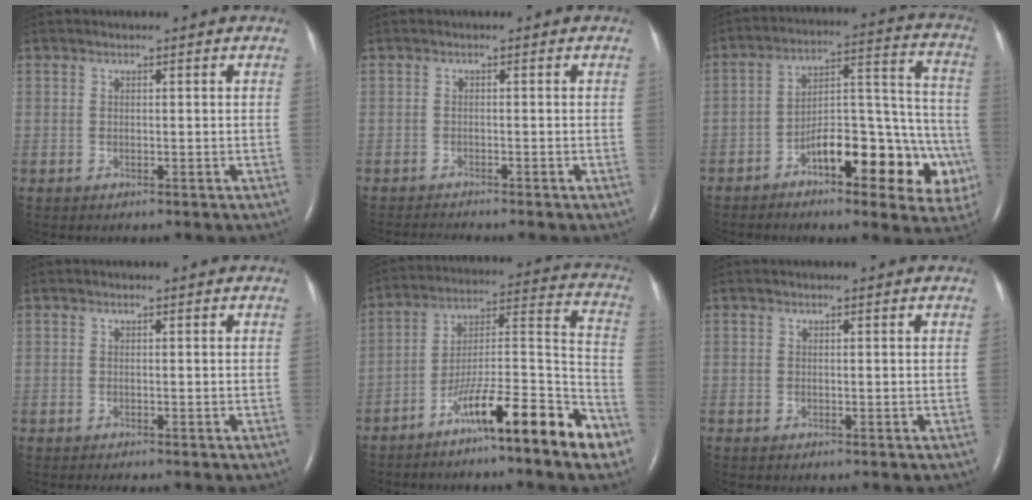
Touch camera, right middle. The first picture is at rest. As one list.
[{"total": 2.2, "force": [-2.0, -0.9, 0.0], "torque": [-0.009, -0.014, -0.037]}, {"total": 17.4, "force": [-7.7, 5.9, 14.4], "torque": [-0.166, 0.046, -0.102]}, {"total": 1.0, "force": [-0.8, 0.0, 0.5], "torque": [-0.008, -0.002, -0.010]}, {"total": 16.5, "force": [-10.5, 0.8, 12.8], "torque": [-0.197, 0.012, -0.174]}, {"total": 0.0}]